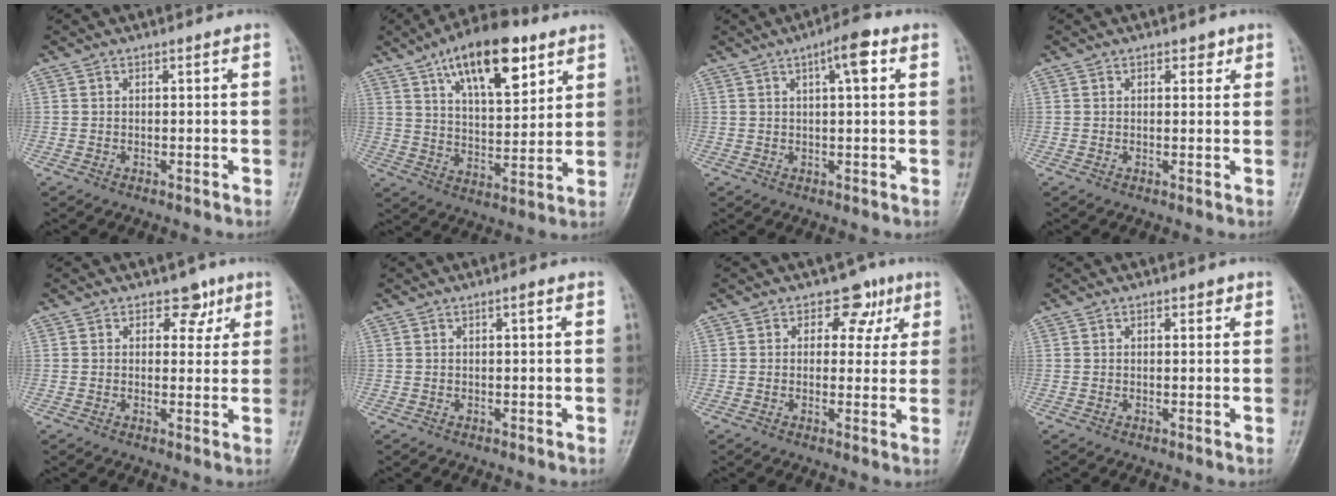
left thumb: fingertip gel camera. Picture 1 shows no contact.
{"total": 17.1, "force": [9.3, 7.4, 12.3], "torque": [-0.161, -0.035, 0.155]}
{"total": 5.7, "force": [2.3, 1.6, 5.0], "torque": [-0.070, 0.004, 0.028]}
{"total": 2.0, "force": [1.2, 1.3, 1.0], "torque": [0.003, -0.003, 0.012]}
{"total": 4.0, "force": [2.2, 2.9, 1.7], "torque": [0.007, -0.009, 0.028]}
{"total": 0.8, "force": [0.4, 0.2, 0.7], "torque": [-0.014, 0.001, 0.004]}
{"total": 5.8, "force": [2.7, 4.4, 2.6], "torque": [0.010, -0.002, 0.028]}
{"total": 1.5, "force": [0.9, 0.9, 0.8], "torque": [0.000, -0.002, 0.007]}